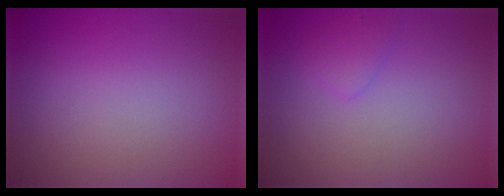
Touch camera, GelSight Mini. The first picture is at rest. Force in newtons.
{"total": 1.2, "press": 1.2, "slide": 0.0}